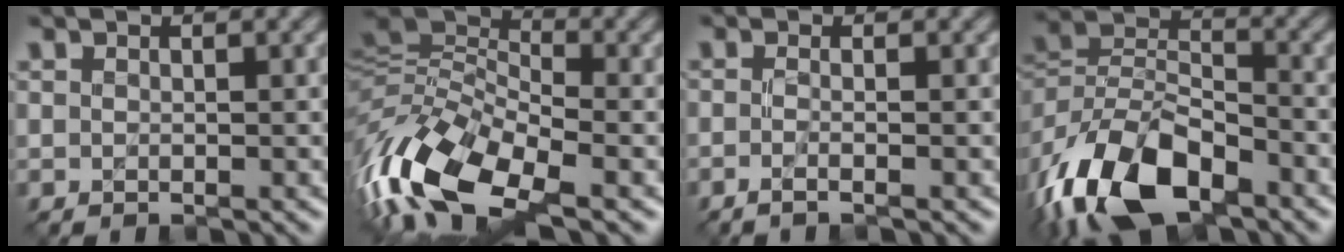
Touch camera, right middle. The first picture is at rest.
{"total": 12.0, "force": [-5.7, 5.3, 9.0], "torque": [-0.188, -0.002, -0.119]}
{"total": 2.1, "force": [-0.5, 0.9, 1.8], "torque": [-0.015, -0.008, -0.020]}
{"total": 12.4, "force": [-7.4, 6.3, 7.7], "torque": [-0.154, -0.004, -0.149]}